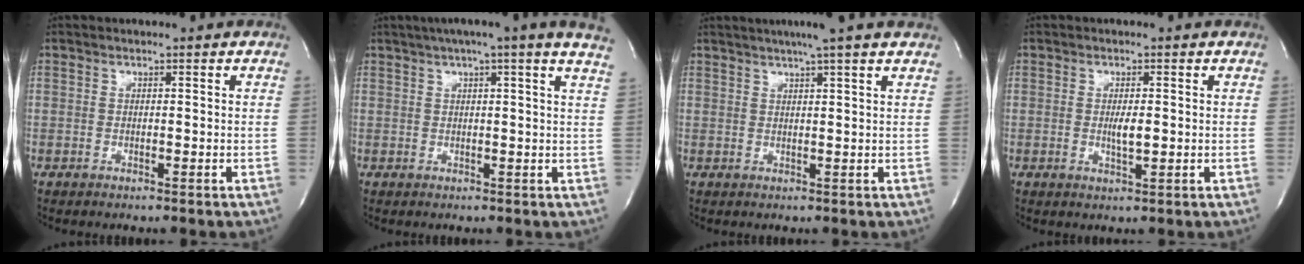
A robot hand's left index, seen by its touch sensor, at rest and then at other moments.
{"total": 13.5, "force": [10.6, -0.5, 8.4], "torque": [-0.130, 0.025, 0.119]}
{"total": 7.2, "force": [5.7, -0.8, 4.3], "torque": [-0.066, 0.019, 0.069]}
{"total": 2.5, "force": [-0.1, 0.5, 2.4], "torque": [-0.047, -0.003, -0.001]}